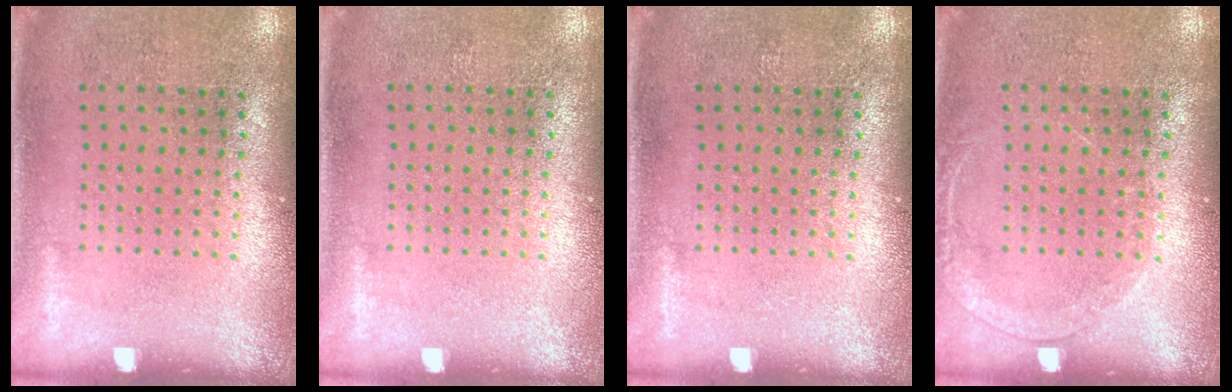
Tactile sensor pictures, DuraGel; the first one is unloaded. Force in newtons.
{"total": 0.0}
{"total": 0.0}
{"total": 1.2, "press": 1.1, "slide": 0.1}